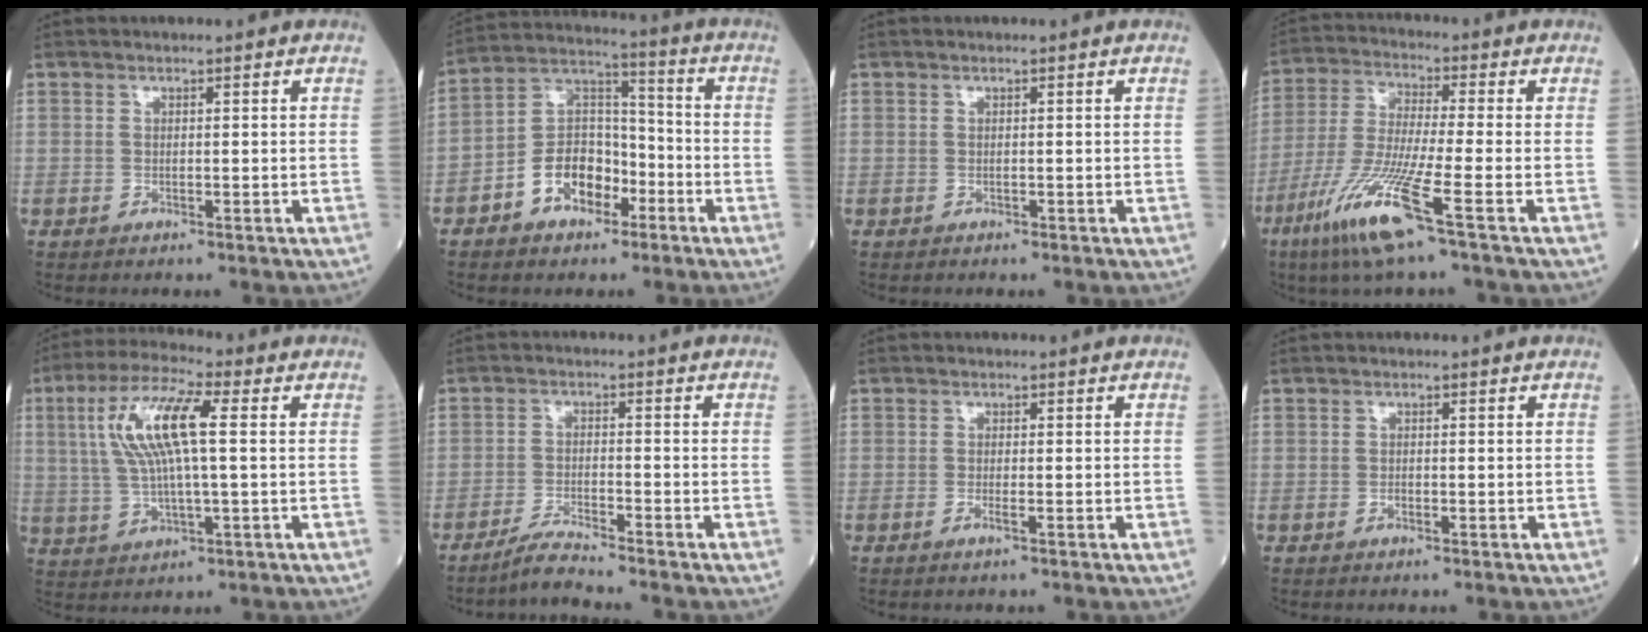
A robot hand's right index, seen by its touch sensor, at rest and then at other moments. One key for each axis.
{"total": 9.9, "fx": -4.6, "fy": 6.3, "fz": 6.1, "tx": -0.125, "ty": 0.031, "tz": -0.081}
{"total": 0.0}
{"total": 12.1, "fx": -6.3, "fy": -0.7, "fz": 10.3, "tx": -0.218, "ty": -0.033, "tz": -0.127}
{"total": 11.2, "fx": 2.3, "fy": 1.9, "fz": 10.8, "tx": -0.229, "ty": 0.018, "tz": 0.044}
{"total": 4.1, "fx": -3.8, "fy": -1.1, "fz": 1.1, "tx": -0.030, "ty": -0.019, "tz": -0.075}
{"total": 1.1, "fx": -0.6, "fy": -0.1, "fz": 0.9, "tx": -0.018, "ty": -0.001, "tz": -0.011}
{"total": 0.6, "fx": -0.3, "fy": 0.3, "fz": 0.4, "tx": -0.007, "ty": 0.001, "tz": -0.003}